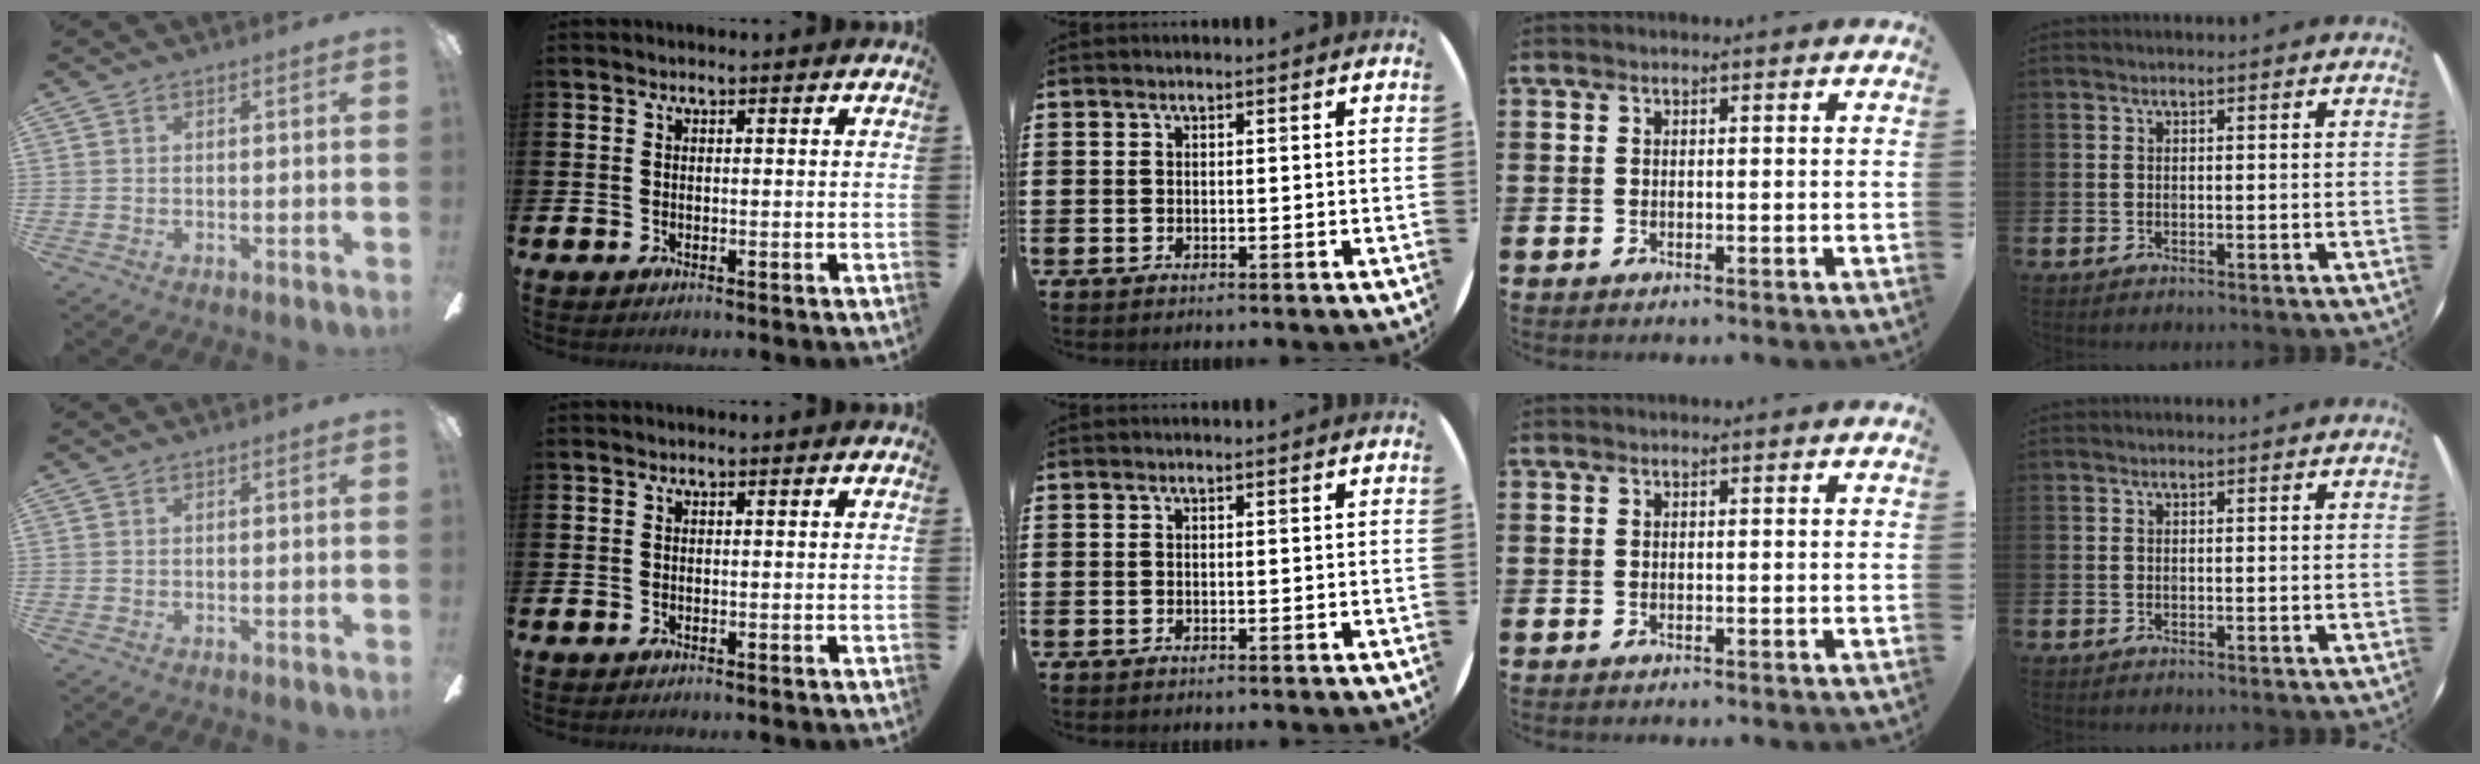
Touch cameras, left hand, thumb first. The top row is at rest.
{}